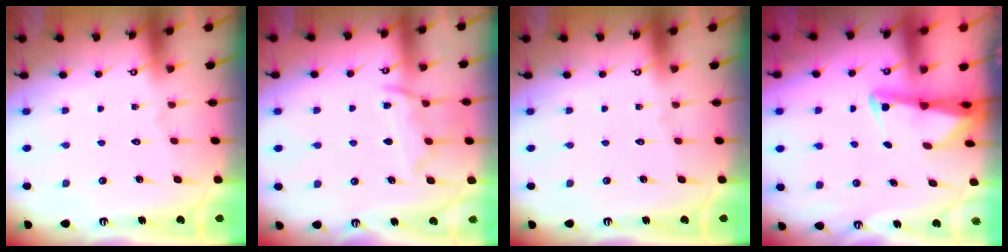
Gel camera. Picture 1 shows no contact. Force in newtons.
{"total": 10.3, "press": 10.2, "slide": 1.2}
{"total": 0.0}
{"total": 2.3, "press": 2.3, "slide": 0.3}